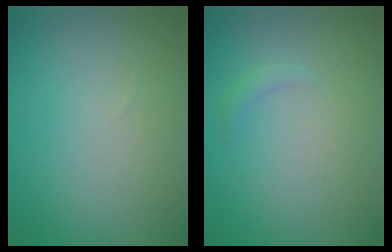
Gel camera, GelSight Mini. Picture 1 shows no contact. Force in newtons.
{"total": 0.9, "press": 0.9, "slide": 0.1}